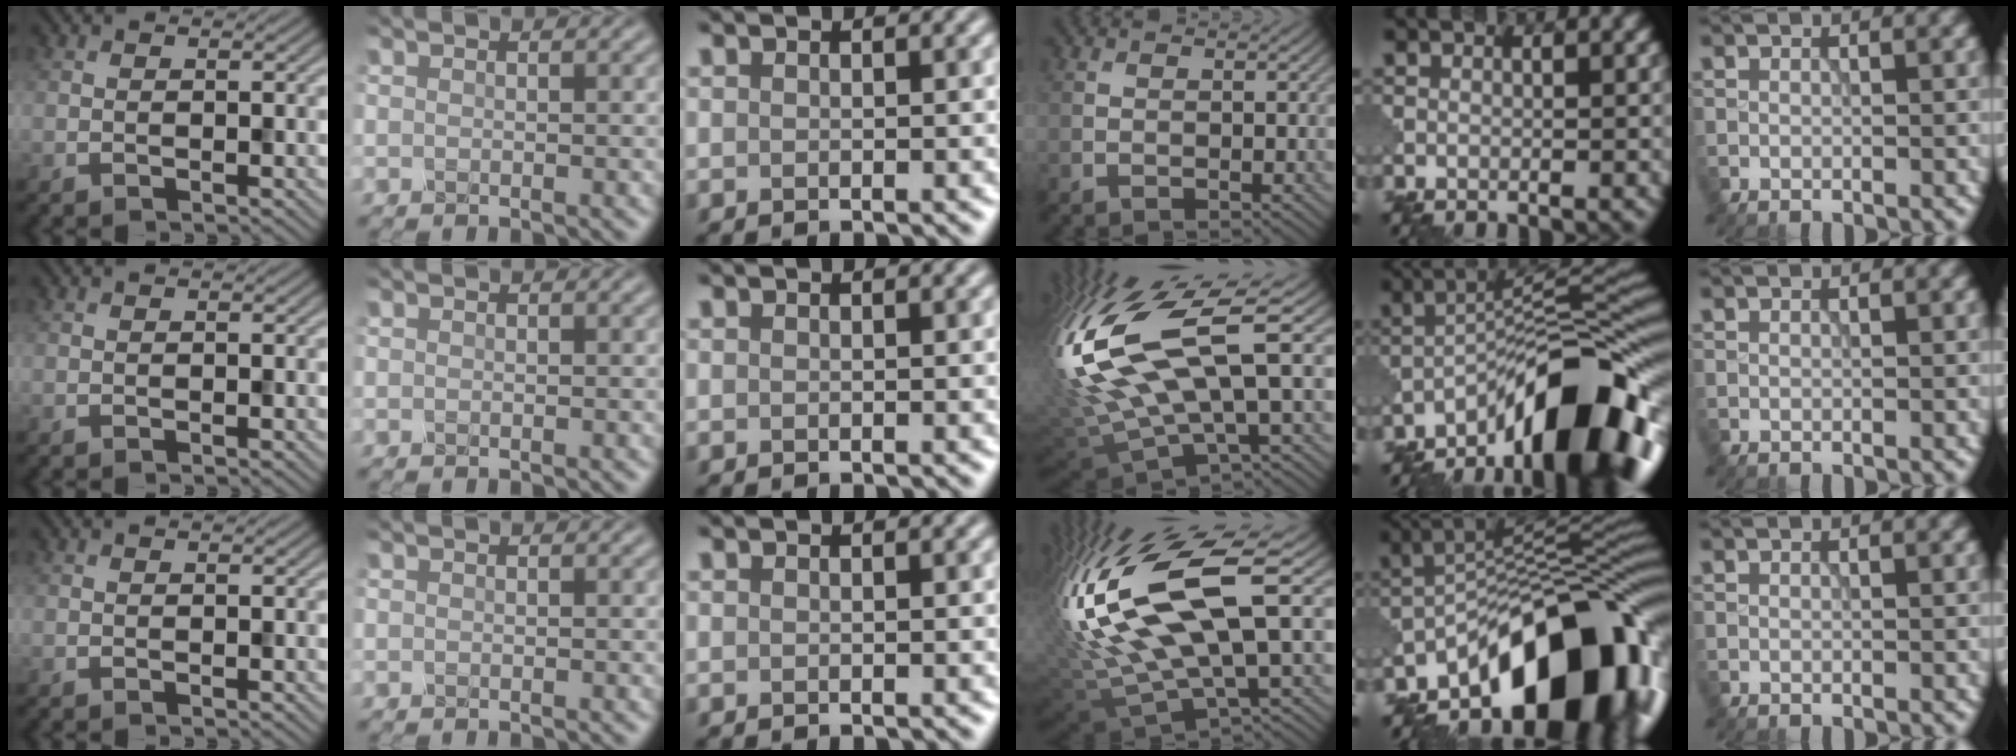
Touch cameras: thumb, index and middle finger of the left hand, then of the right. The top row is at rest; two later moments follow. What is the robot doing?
{"motion": "shake", "object": "salt shaker"}